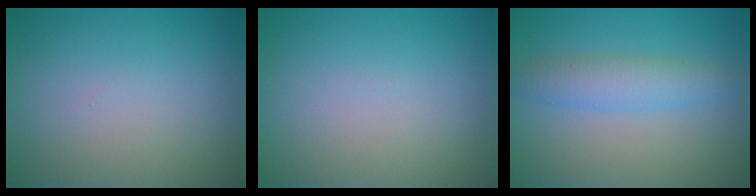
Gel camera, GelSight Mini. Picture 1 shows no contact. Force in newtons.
{"total": 0.0}
{"total": 3.3, "press": 3.3, "slide": 0.1}